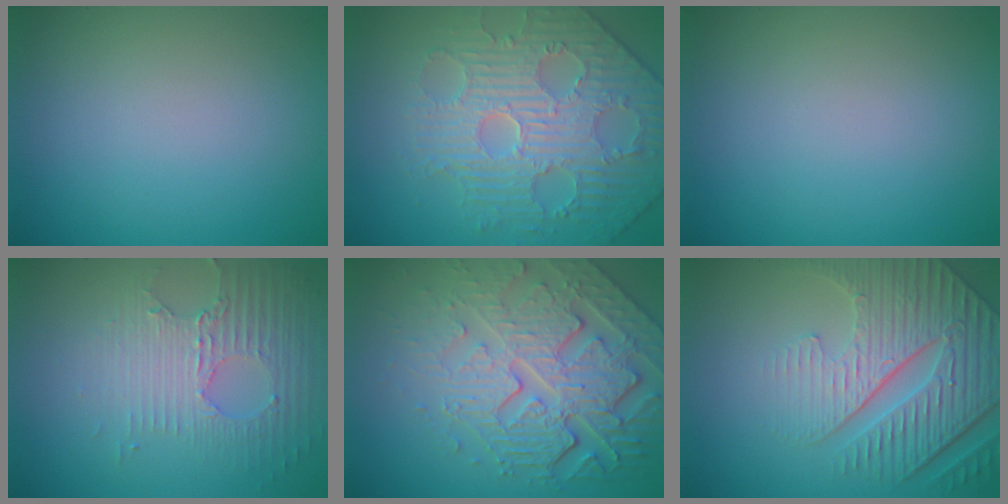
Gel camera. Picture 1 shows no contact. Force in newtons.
{"total": 5.3, "press": 5.2, "slide": 1.2}
{"total": 0.0}
{"total": 3.5, "press": 3.2, "slide": 1.5}
{"total": 7.3, "press": 5.8, "slide": 4.5}
{"total": 6.4, "press": 5.4, "slide": 3.4}